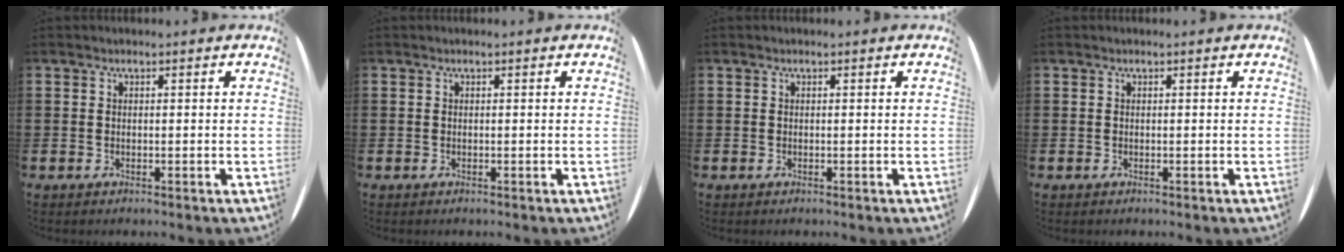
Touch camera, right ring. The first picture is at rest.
{"total": 0.0}
{"total": 0.0}
{"total": 0.0}